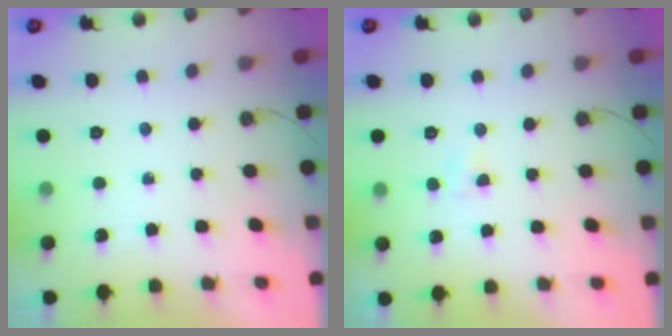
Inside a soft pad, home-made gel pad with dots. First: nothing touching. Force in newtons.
{"total": 2.5, "press": 2.5, "slide": 0.4}